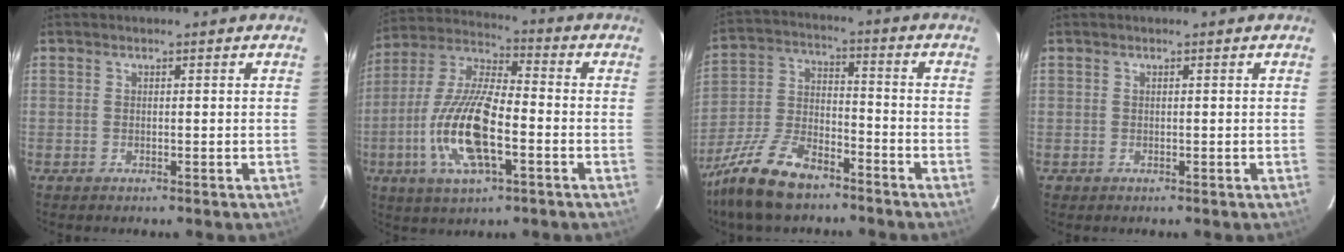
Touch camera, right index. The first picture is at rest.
{"total": 16.6, "force": [-5.0, 5.4, 14.9], "torque": [-0.311, -0.008, -0.099]}
{"total": 15.8, "force": [-11.7, 6.1, 8.7], "torque": [-0.201, -0.017, -0.220]}
{"total": 0.9, "force": [-0.1, 0.9, -0.1], "torque": [0.002, 0.002, 0.000]}